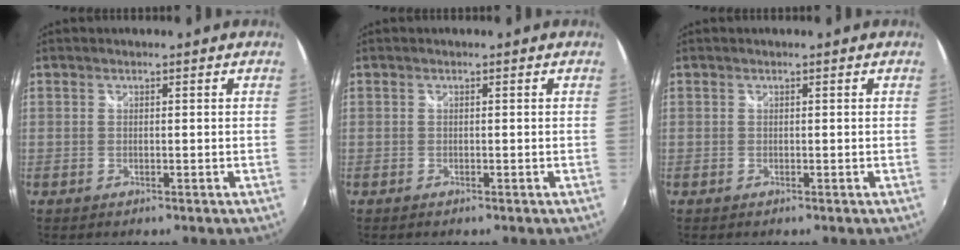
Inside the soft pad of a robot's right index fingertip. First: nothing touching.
{"total": 0.0}
{"total": 0.0}